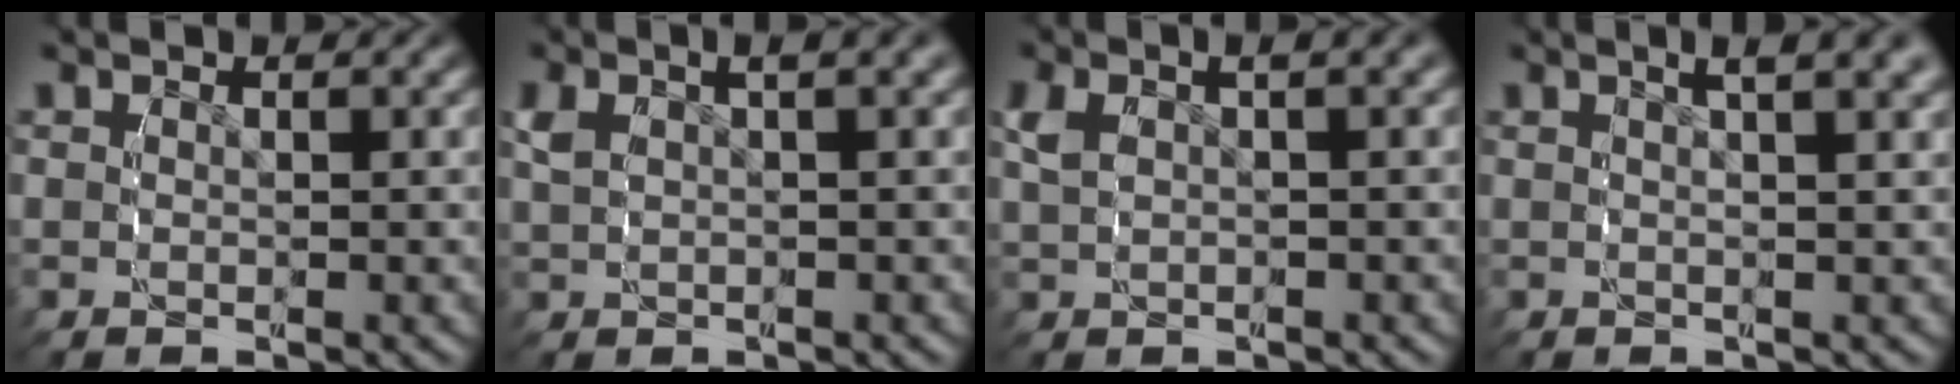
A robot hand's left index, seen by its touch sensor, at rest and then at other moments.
{"total": 3.0, "force": [0.6, 1.4, 2.5], "torque": [-0.055, 0.010, 0.012]}
{"total": 2.8, "force": [0.3, 1.4, 2.4], "torque": [-0.055, 0.009, 0.008]}
{"total": 4.2, "force": [2.4, 1.1, 3.2], "torque": [-0.045, 0.016, 0.032]}